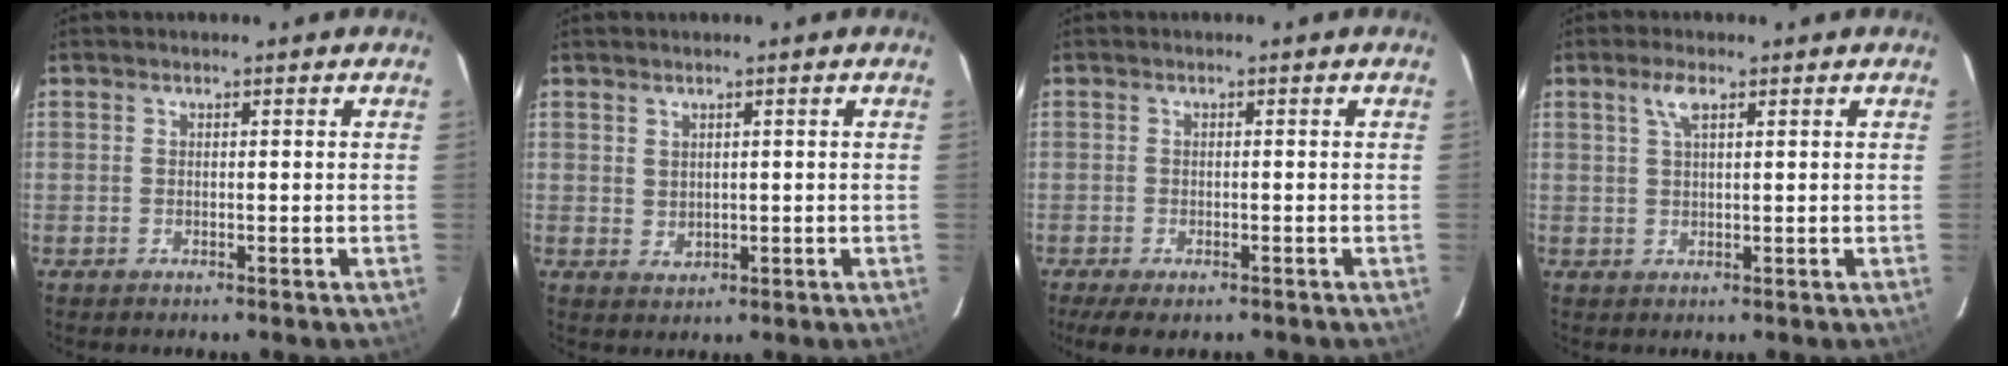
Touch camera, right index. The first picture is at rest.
{"total": 2.0, "force": [1.1, 1.5, 0.7], "torque": [-0.008, 0.001, 0.026]}
{"total": 5.5, "force": [-4.0, 1.8, 3.3], "torque": [-0.075, -0.025, -0.063]}
{"total": 2.9, "force": [1.5, 0.9, 2.3], "torque": [-0.047, 0.007, 0.029]}